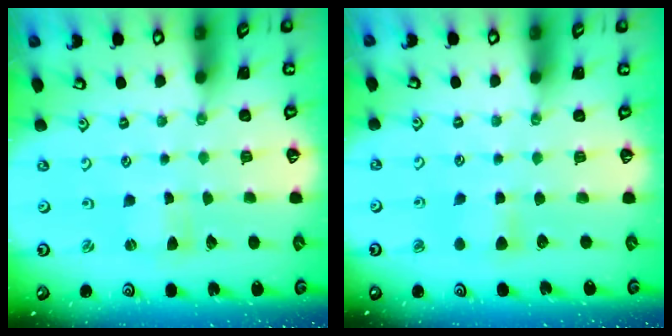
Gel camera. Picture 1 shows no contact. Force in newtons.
{"total": 5.5, "press": 5.5, "slide": 0.6}